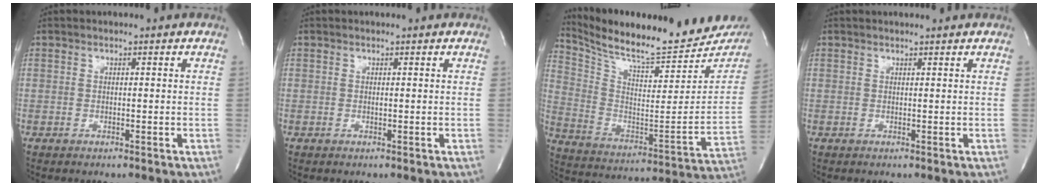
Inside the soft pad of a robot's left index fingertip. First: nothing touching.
{"total": 0.9, "force": [0.7, -0.1, 0.4], "torque": [-0.006, 0.003, 0.012]}
{"total": 24.4, "force": [21.9, 3.7, 10.2], "torque": [-0.180, -0.062, 0.319]}
{"total": 2.5, "force": [2.4, -0.3, 0.7], "torque": [-0.010, 0.006, 0.029]}